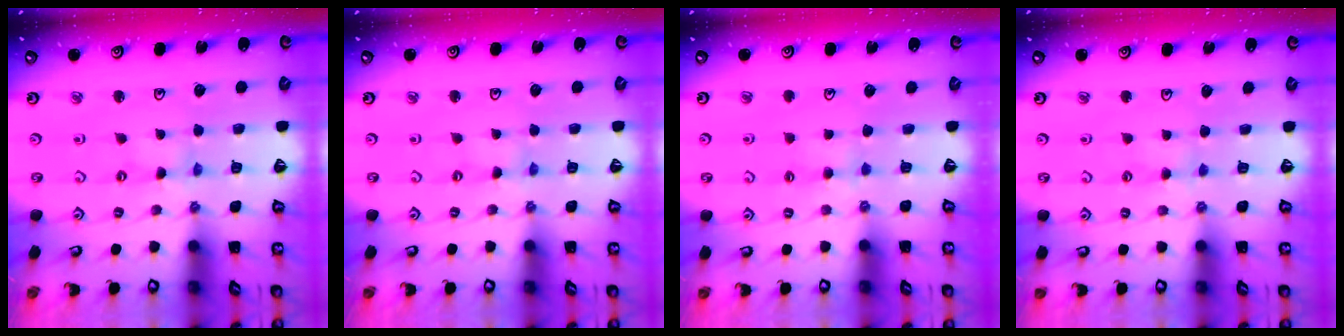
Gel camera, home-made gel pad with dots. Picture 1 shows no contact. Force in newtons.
{"total": 0.6, "press": 0.6, "slide": 0.1}
{"total": 3.4, "press": 3.3, "slide": 0.6}
{"total": 2.1, "press": 2.1, "slide": 0.4}